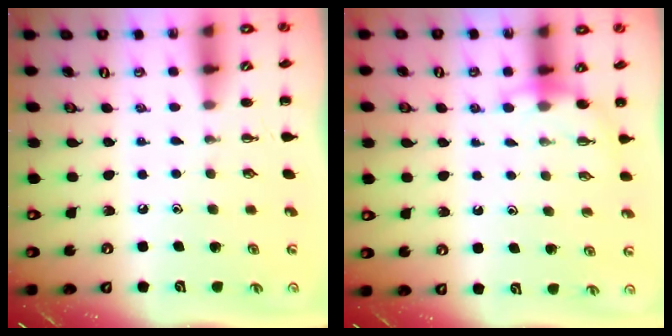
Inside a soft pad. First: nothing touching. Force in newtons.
{"total": 5.6, "press": 5.5, "slide": 1.0}